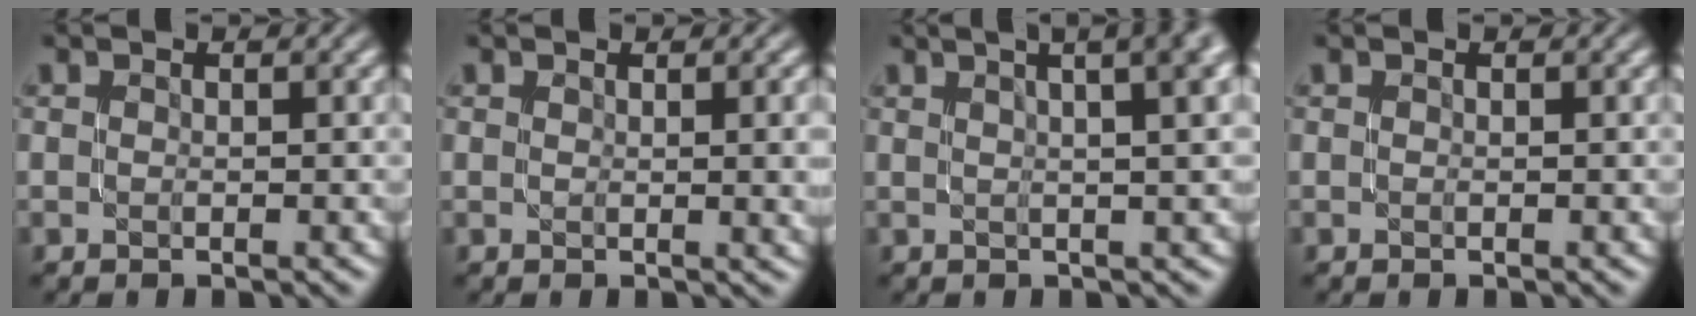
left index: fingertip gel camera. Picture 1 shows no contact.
{"total": 2.5, "force": [0.7, 0.8, 2.3], "torque": [-0.026, -0.001, 0.012]}
{"total": 12.0, "force": [5.6, 5.4, 9.1], "torque": [-0.045, 0.072, 0.033]}
{"total": 0.0}